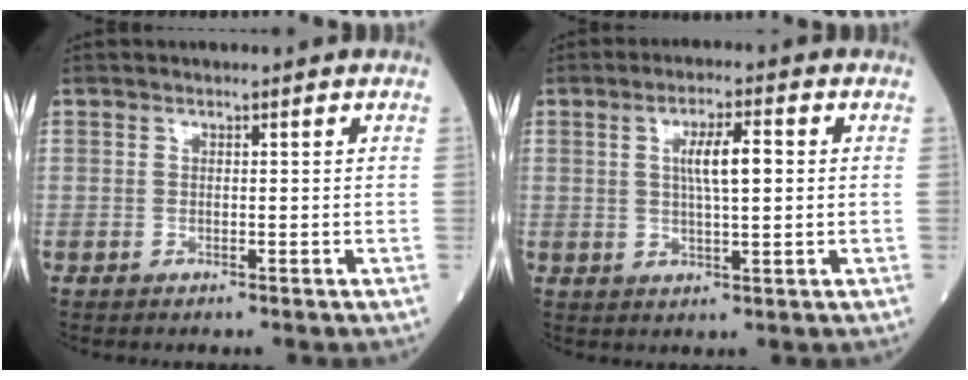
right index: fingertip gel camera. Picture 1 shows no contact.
{"total": 5.6, "force": [1.0, 1.0, 5.4], "torque": [-0.097, 0.007, 0.018]}